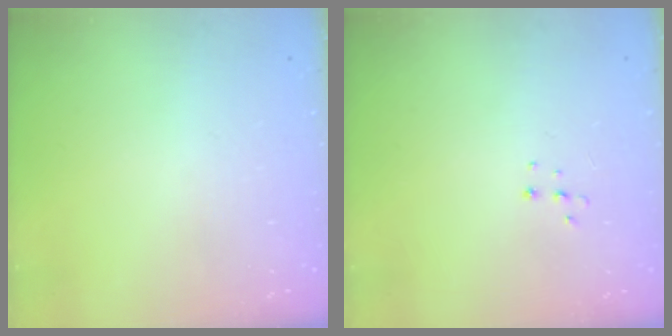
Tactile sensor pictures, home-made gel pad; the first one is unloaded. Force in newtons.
{"total": 3.7, "press": 3.7, "slide": 0.3}